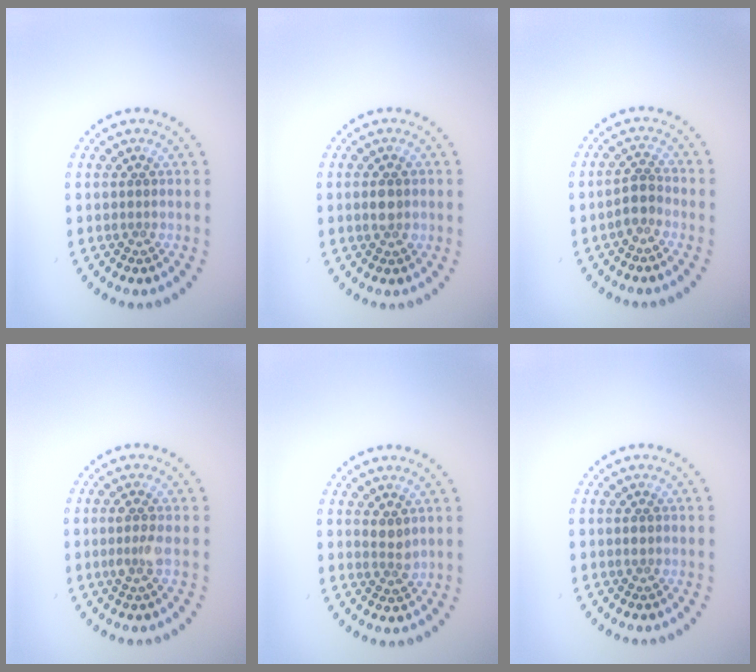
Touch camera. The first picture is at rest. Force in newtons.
{"total": 2.2, "press": 2.2, "slide": 0.2}
{"total": 1.8, "press": 1.4, "slide": 1.1}
{"total": 1.6, "press": 1.4, "slide": 0.8}
{"total": 1.5, "press": 1.3, "slide": 0.7}
{"total": 0.6, "press": 0.6, "slide": 0.1}